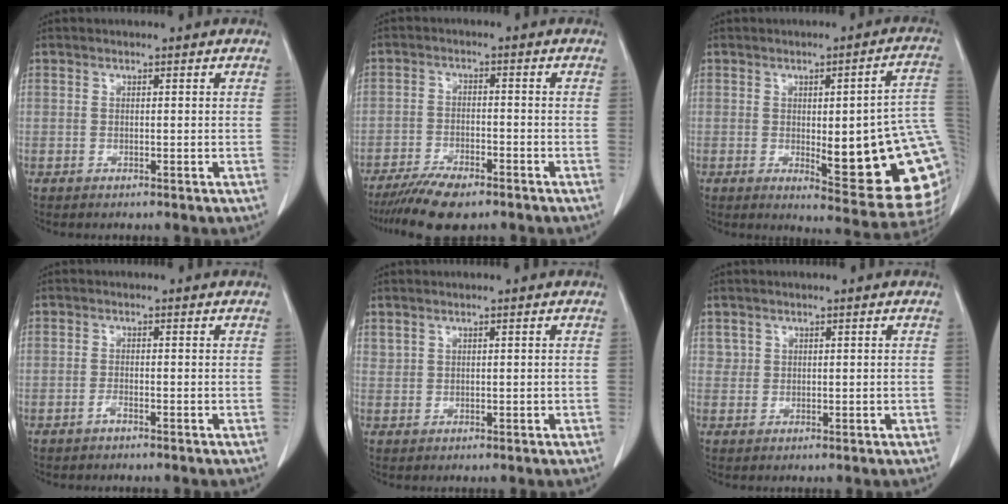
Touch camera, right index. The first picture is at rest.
{"total": 8.6, "force": [-6.8, 2.1, 4.8], "torque": [-0.077, -0.017, -0.113]}
{"total": 20.7, "force": [-1.3, 4.1, 20.2], "torque": [-0.174, 0.004, 0.000]}
{"total": 0.8, "force": [-0.6, 0.1, 0.5], "torque": [-0.008, 0.002, -0.009]}
{"total": 1.0, "force": [0.7, 0.5, 0.4], "torque": [-0.006, 0.006, 0.020]}
{"total": 1.4, "force": [0.7, 1.2, 0.2], "torque": [0.006, 0.003, 0.010]}